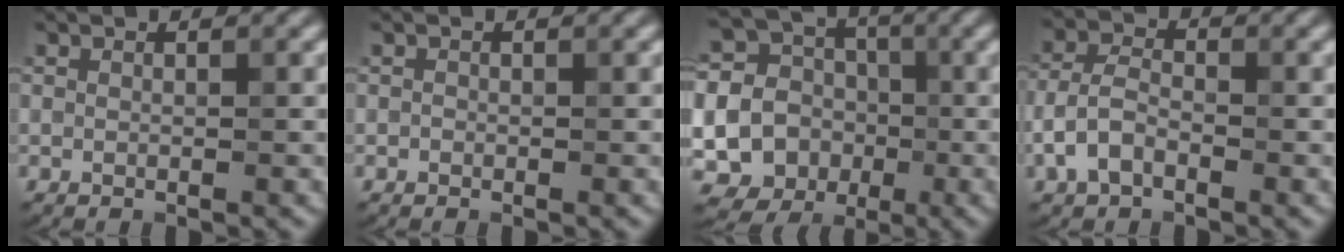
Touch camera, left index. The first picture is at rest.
{"total": 0.0}
{"total": 20.6, "force": [-1.9, 19.2, 7.2], "torque": [-0.189, 0.010, -0.076]}
{"total": 2.9, "force": [-1.5, 1.5, 2.0], "torque": [-0.045, 0.013, -0.039]}